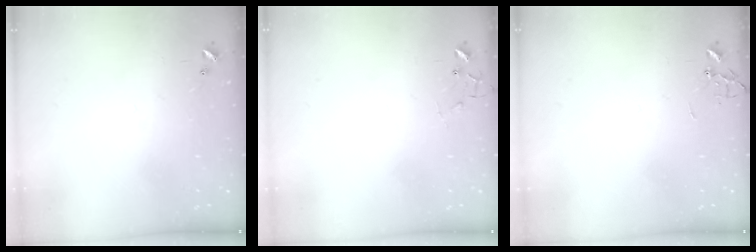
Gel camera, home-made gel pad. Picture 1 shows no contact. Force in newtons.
{"total": 5.7, "press": 5.7, "slide": 0.2}
{"total": 0.0}